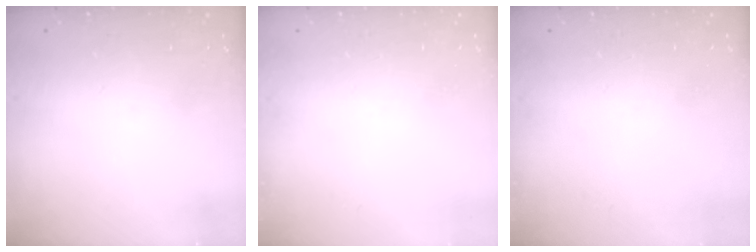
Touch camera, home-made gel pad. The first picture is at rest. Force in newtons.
{"total": 0.0}
{"total": 0.0}